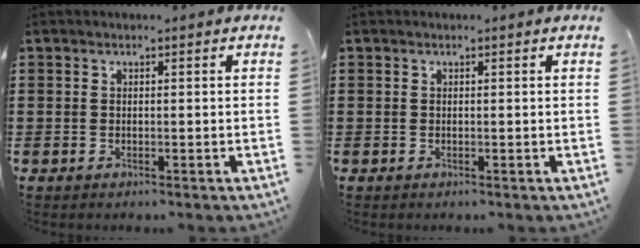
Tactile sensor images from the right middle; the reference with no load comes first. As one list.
[{"total": 0.0}]